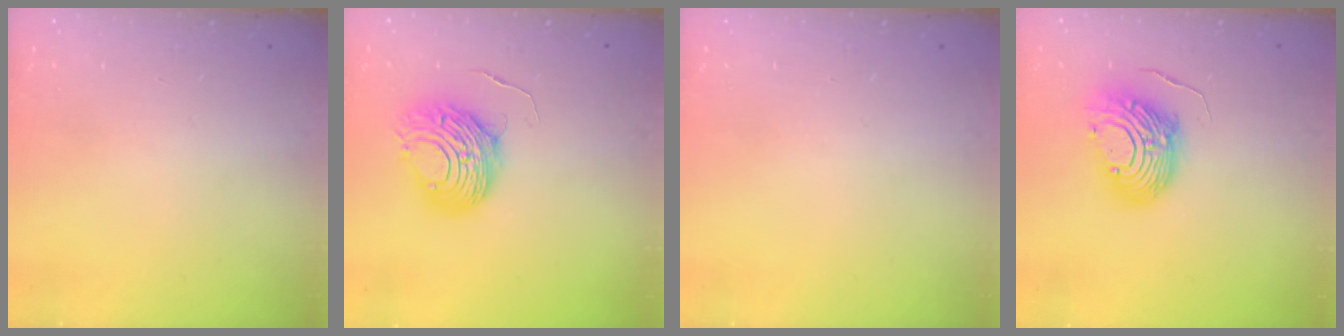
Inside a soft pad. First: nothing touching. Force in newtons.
{"total": 8.7, "press": 8.7, "slide": 0.9}
{"total": 0.0}
{"total": 12.2, "press": 12.1, "slide": 0.9}